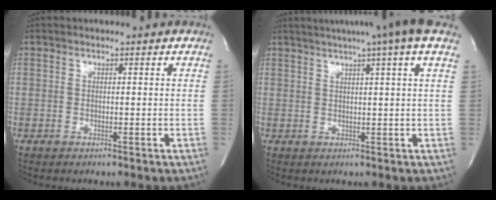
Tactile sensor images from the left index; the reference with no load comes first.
{"total": 10.2, "force": [7.3, -1.0, 7.1], "torque": [-0.112, 0.020, 0.080]}